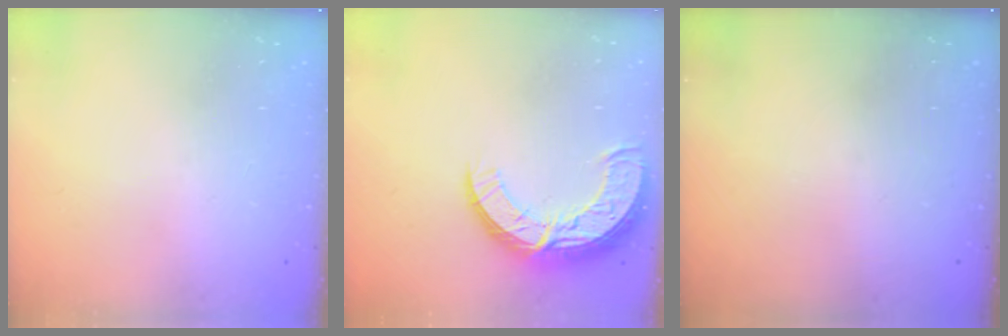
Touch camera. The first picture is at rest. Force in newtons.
{"total": 13.9, "press": 13.9, "slide": 1.3}
{"total": 0.0}